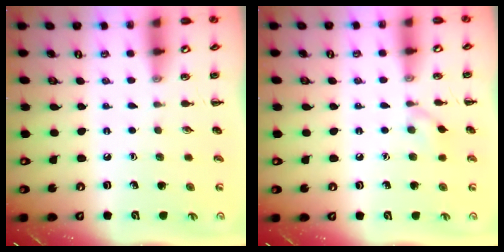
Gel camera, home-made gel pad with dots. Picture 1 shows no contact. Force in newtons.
{"total": 5.9, "press": 5.6, "slide": 1.9}